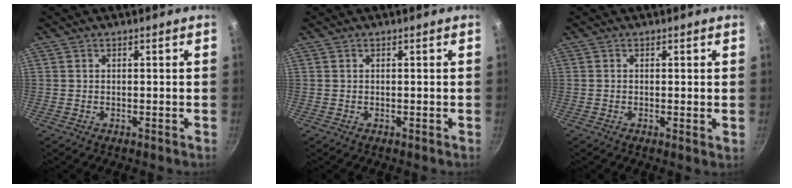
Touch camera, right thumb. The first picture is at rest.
{"total": 0.0}
{"total": 0.9, "force": [0.1, 0.2, 0.9], "torque": [-0.013, -0.004, -0.003]}